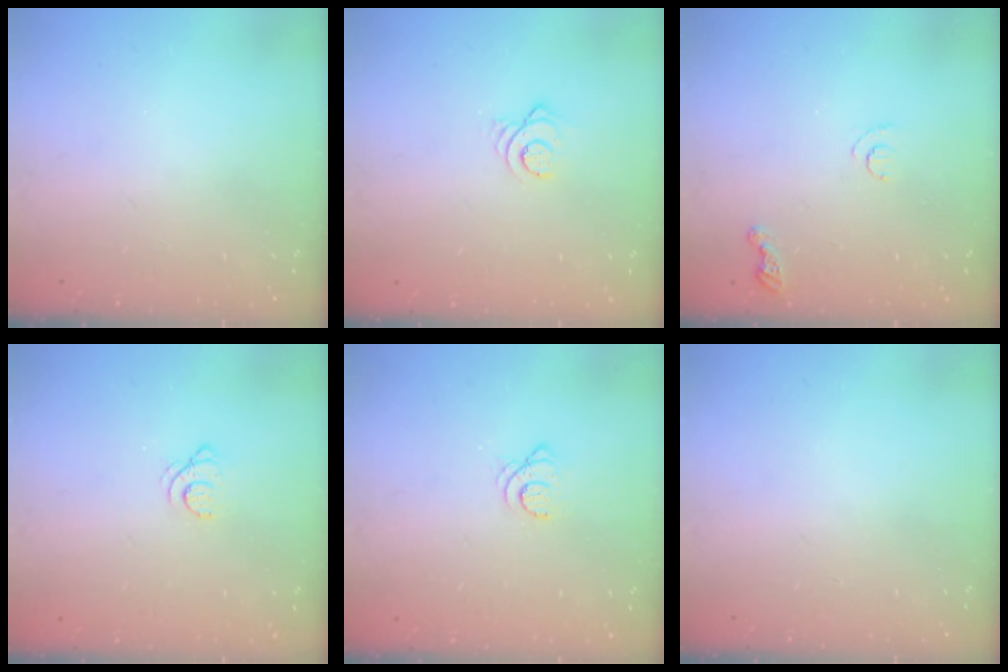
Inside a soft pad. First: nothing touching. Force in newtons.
{"total": 3.3, "press": 3.3, "slide": 0.2}
{"total": 5.5, "press": 5.5, "slide": 0.6}
{"total": 2.1, "press": 2.1, "slide": 0.2}
{"total": 2.9, "press": 2.9, "slide": 0.4}
{"total": 0.0}